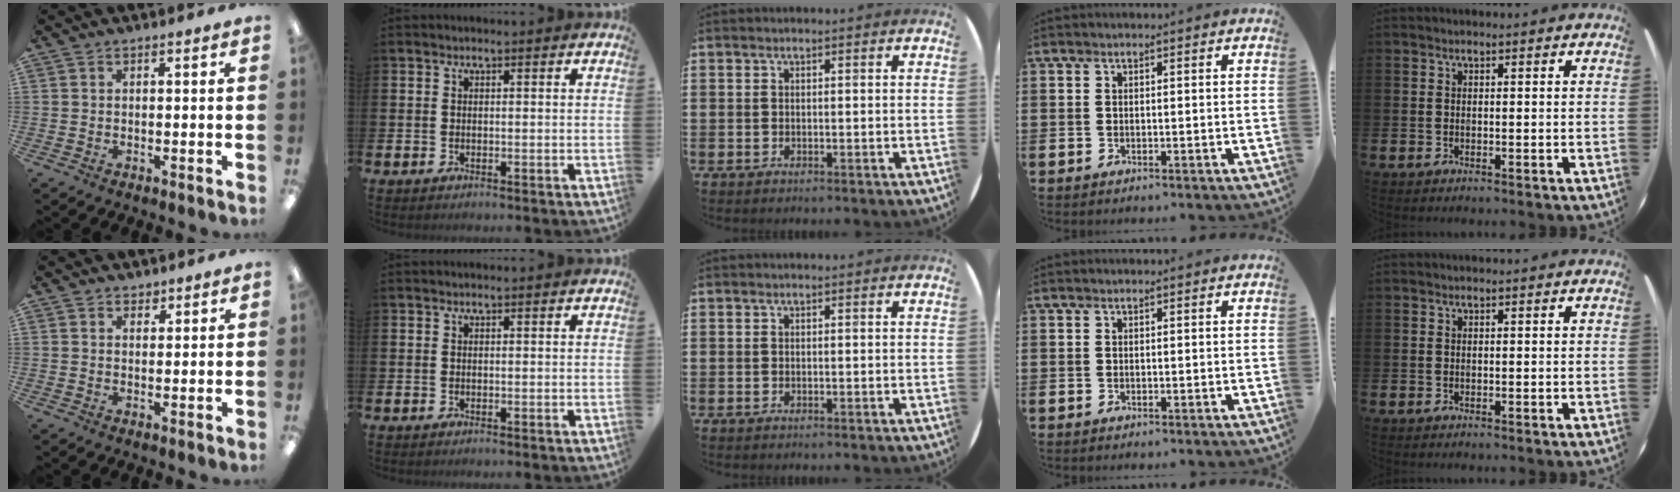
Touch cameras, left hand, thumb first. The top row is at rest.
{"thumb": {"total": 1.8, "force": [1.5, 0.9, 0.1], "torque": [0.006, -0.006, 0.028]}}